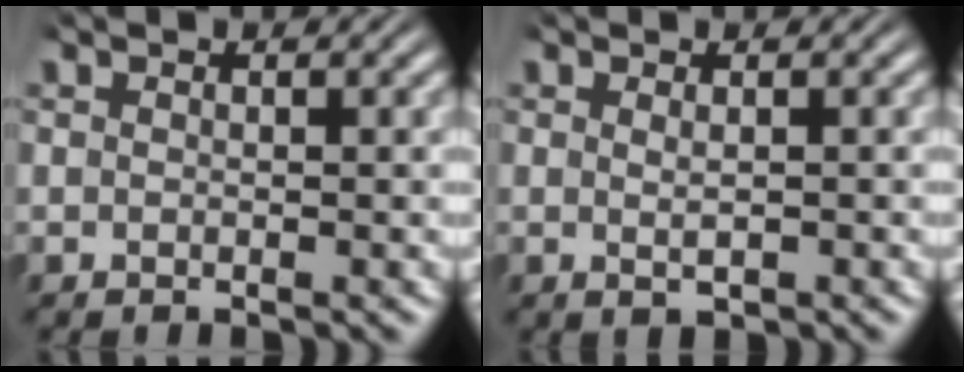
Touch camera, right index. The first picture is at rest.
{"total": 1.1, "force": [-0.3, -0.1, 1.0], "torque": [-0.016, -0.009, 0.004]}